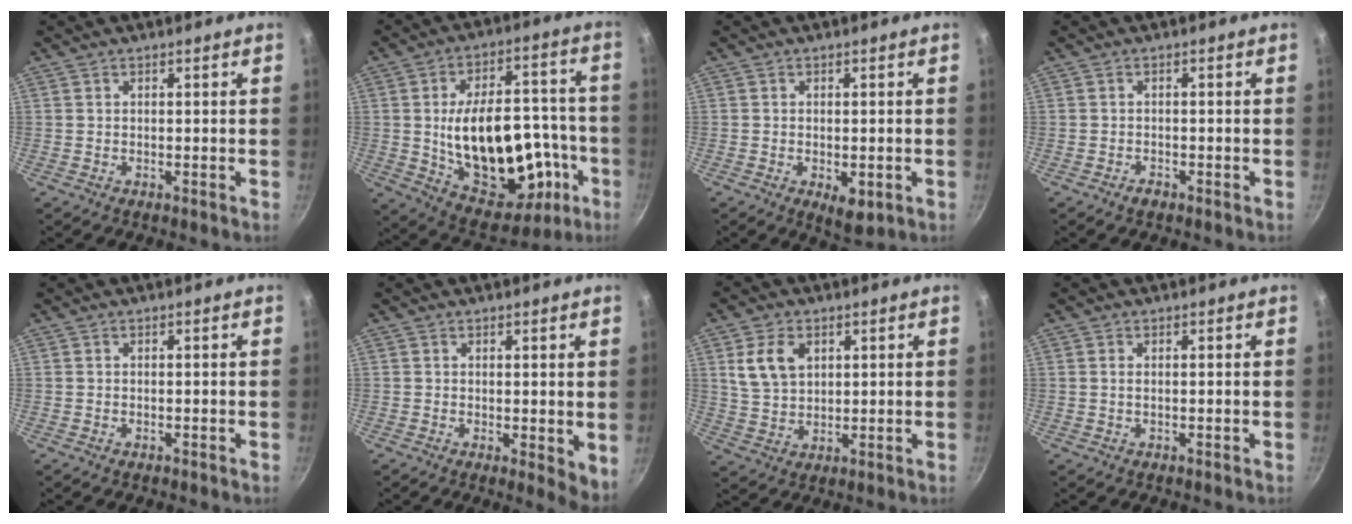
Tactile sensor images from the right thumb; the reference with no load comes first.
{"total": 25.4, "force": [-4.8, 13.9, 20.7], "torque": [-0.297, 0.037, -0.041]}
{"total": 4.7, "force": [-1.5, 2.2, 3.9], "torque": [-0.052, -0.007, -0.015]}
{"total": 1.4, "force": [-1.1, 0.7, 0.6], "torque": [-0.008, 0.005, -0.020]}
{"total": 0.0}
{"total": 4.1, "force": [0.3, 1.3, 3.9], "torque": [-0.052, -0.016, 0.007]}
{"total": 7.9, "force": [2.9, 5.4, 5.0], "torque": [-0.082, -0.009, 0.063]}
{"total": 0.7, "force": [0.1, 0.4, 0.6], "torque": [-0.015, 0.002, 0.004]}